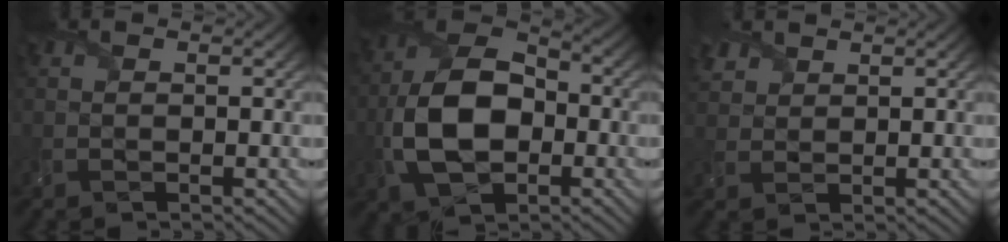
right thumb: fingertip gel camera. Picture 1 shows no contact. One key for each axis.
{"total": 12.6, "fx": -2.7, "fy": 8.2, "fz": 9.2, "tx": -0.204, "ty": -0.013, "tz": -0.058}
{"total": 2.5, "fx": 2.0, "fy": 1.4, "fz": 0.6, "tx": -0.022, "ty": 0.005, "tz": 0.045}